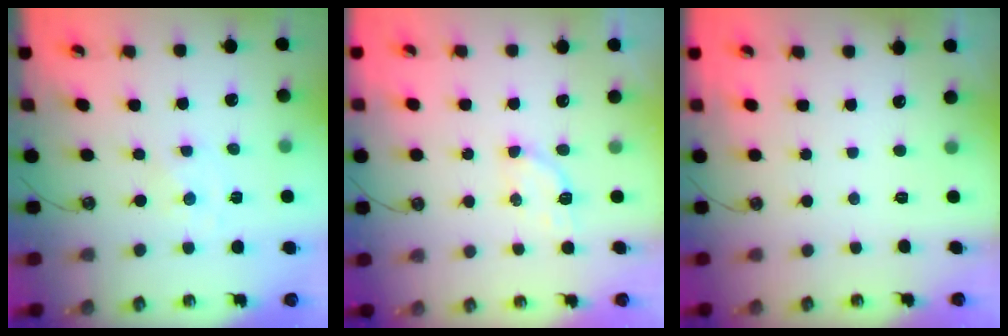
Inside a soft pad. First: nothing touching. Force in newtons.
{"total": 3.8, "press": 3.8, "slide": 0.5}
{"total": 0.0}